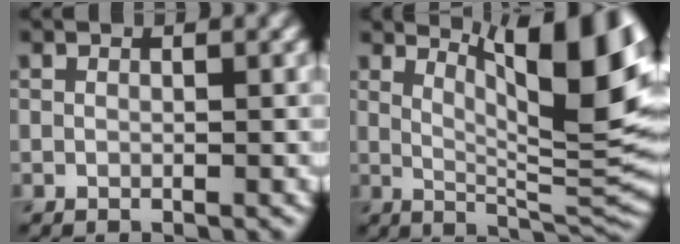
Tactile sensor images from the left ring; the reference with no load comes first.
{"total": 12.3, "force": [5.1, 3.1, 10.7], "torque": [-0.138, 0.010, 0.086]}